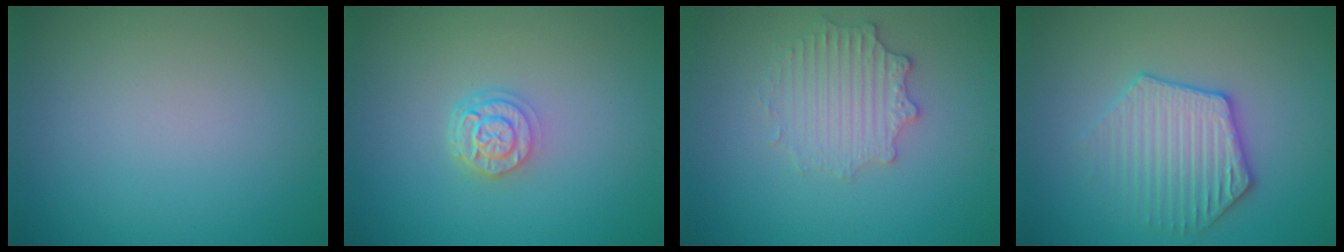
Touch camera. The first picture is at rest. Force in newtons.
{"total": 2.5, "press": 2.0, "slide": 1.5}
{"total": 2.7, "press": 2.6, "slide": 0.8}
{"total": 3.6, "press": 3.5, "slide": 0.7}